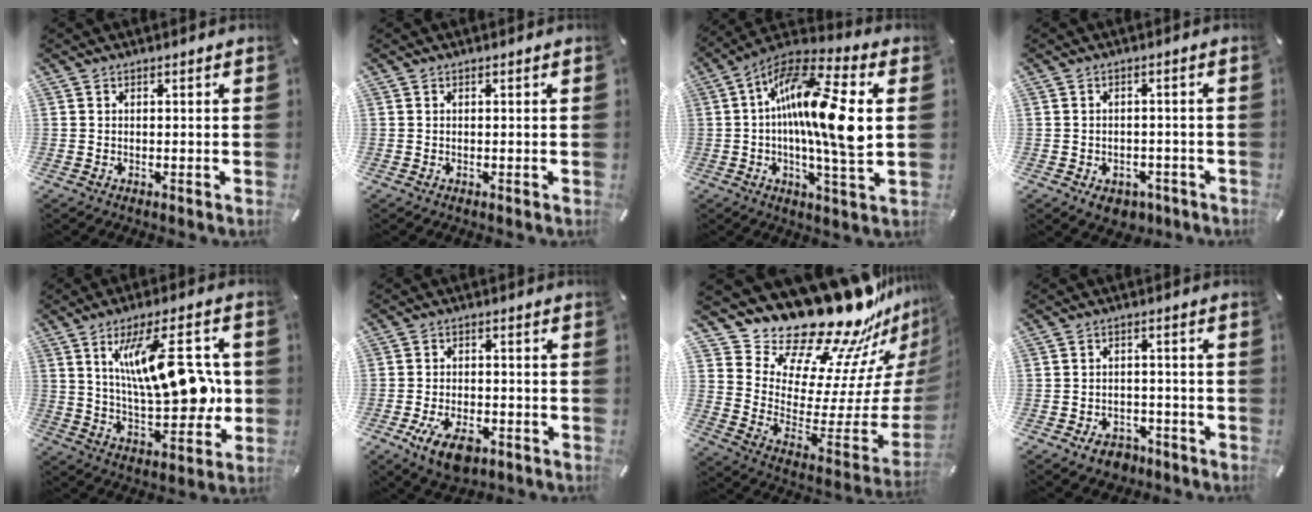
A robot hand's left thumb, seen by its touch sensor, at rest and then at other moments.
{"total": 0.0}
{"total": 17.6, "force": [1.9, 4.2, 17.0], "torque": [-0.304, -0.012, 0.017]}
{"total": 3.8, "force": [-2.1, 2.8, 1.6], "torque": [-0.030, 0.010, -0.036]}
{"total": 19.7, "force": [5.4, 7.5, 17.4], "torque": [-0.277, -0.012, 0.079]}
{"total": 7.9, "force": [-3.8, 4.5, 5.3], "torque": [-0.110, 0.013, -0.067]}
{"total": 25.4, "force": [22.6, 9.1, 7.0], "torque": [-0.089, -0.215, 0.412]}
{"total": 4.8, "force": [-3.1, 3.3, 1.7], "torque": [-0.035, 0.013, -0.057]}